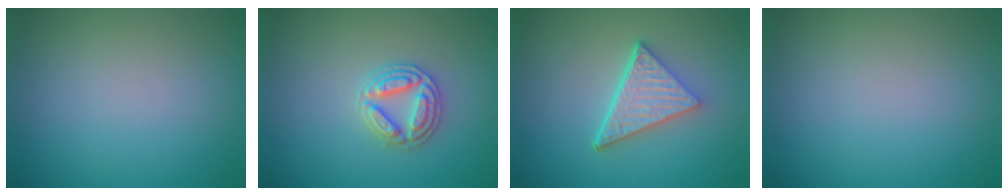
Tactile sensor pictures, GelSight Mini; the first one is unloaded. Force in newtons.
{"total": 2.9, "press": 2.9, "slide": 0.2}
{"total": 5.2, "press": 3.7, "slide": 3.6}
{"total": 0.0}